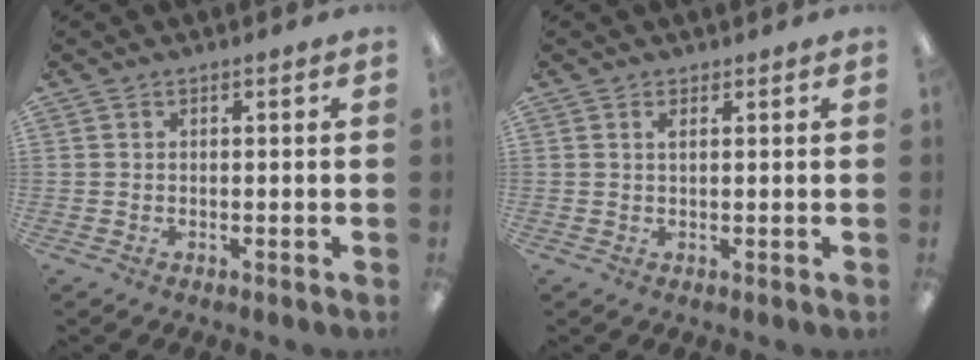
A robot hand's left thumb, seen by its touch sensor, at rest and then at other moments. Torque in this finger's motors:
{"motor_torque": [0.17, 0.31, 0.34, 0.09, -0.01]}